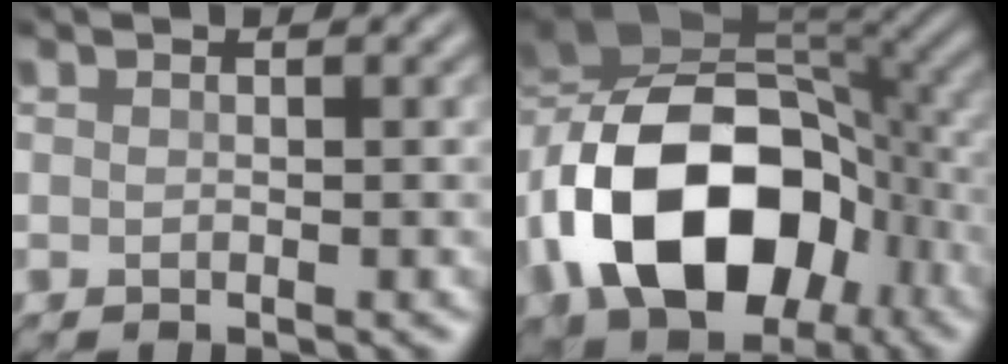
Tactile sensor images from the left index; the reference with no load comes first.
{"total": 16.3, "force": [-3.7, 10.7, 11.7], "torque": [-0.243, -0.001, -0.064]}